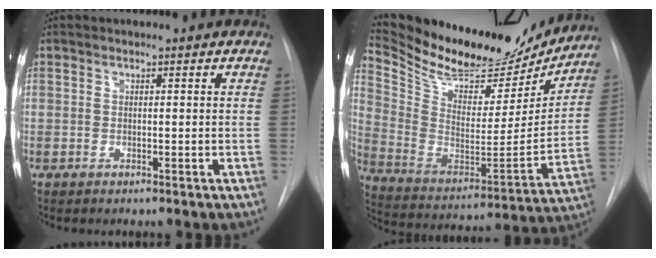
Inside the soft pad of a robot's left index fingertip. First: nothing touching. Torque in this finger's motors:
{"motor_torque": [0.18, -0.51, 0.15, 0.01]}